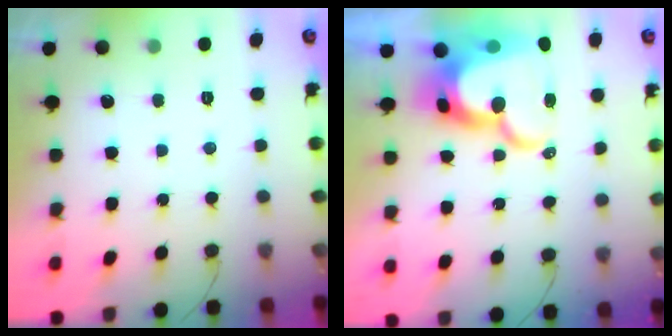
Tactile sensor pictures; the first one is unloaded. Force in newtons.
{"total": 22.2, "press": 22.1, "slide": 1.9}